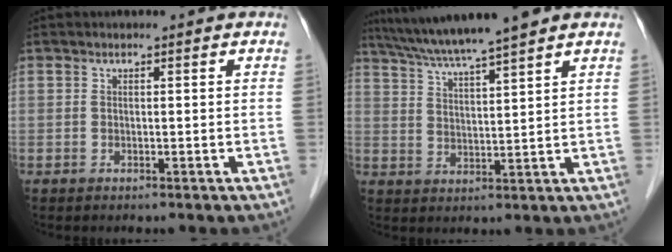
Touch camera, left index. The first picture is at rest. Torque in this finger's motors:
{"motor_torque": [0.18, -0.12, 0.19, 0.06]}